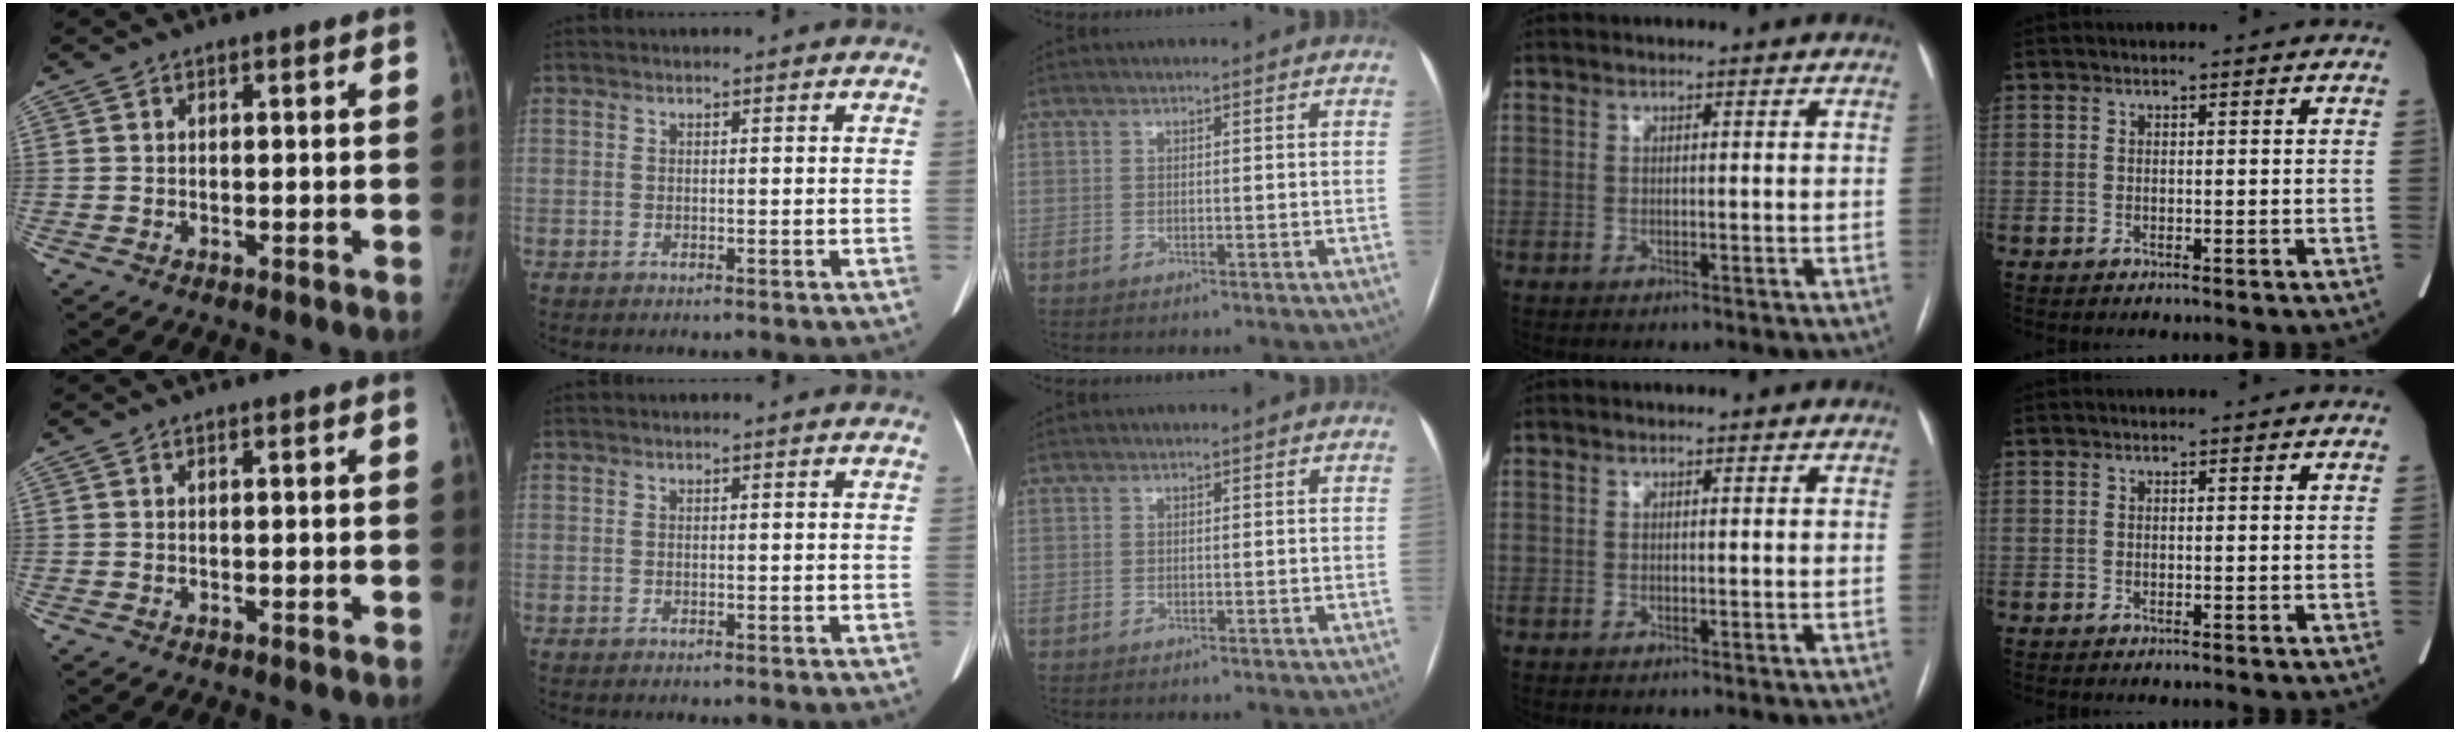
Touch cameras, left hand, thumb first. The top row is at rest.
{}